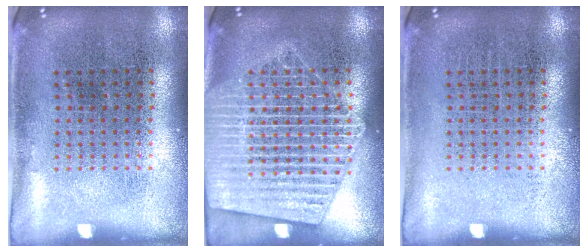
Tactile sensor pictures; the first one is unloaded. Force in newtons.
{"total": 3.6, "press": 3.6, "slide": 0.4}
{"total": 0.0}